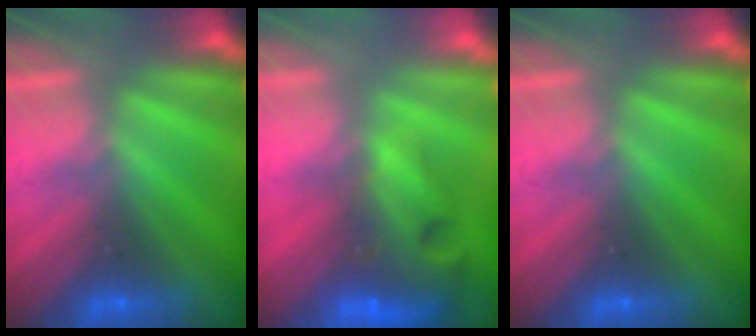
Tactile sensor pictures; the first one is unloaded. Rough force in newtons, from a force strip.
{"total": 9.8}
{"total": 0.0}